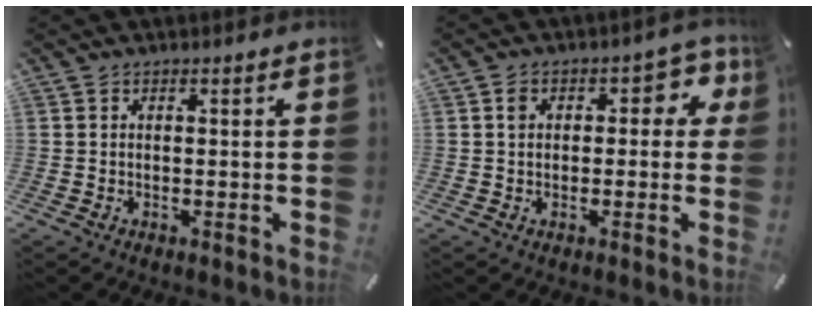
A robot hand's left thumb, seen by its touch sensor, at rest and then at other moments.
{"total": 6.4, "force": [1.5, 4.5, 4.2], "torque": [-0.042, -0.001, 0.018]}